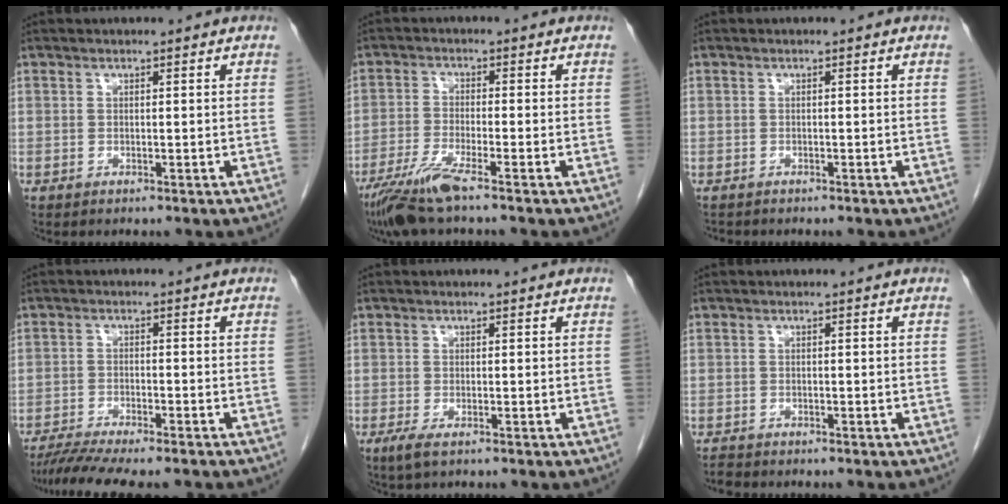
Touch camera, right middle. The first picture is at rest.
{"total": 6.7, "force": [-4.8, -0.1, 4.7], "torque": [-0.099, -0.023, -0.095]}
{"total": 1.0, "force": [-1.0, 0.2, 0.2], "torque": [-0.013, -0.004, -0.016]}
{"total": 8.9, "force": [-7.6, 0.6, 4.5], "torque": [-0.070, -0.015, -0.120]}
{"total": 1.9, "force": [-1.1, 0.3, 1.5], "torque": [-0.040, -0.009, -0.020]}
{"total": 0.9, "force": [-0.9, 0.2, 0.1], "torque": [-0.008, -0.003, -0.015]}